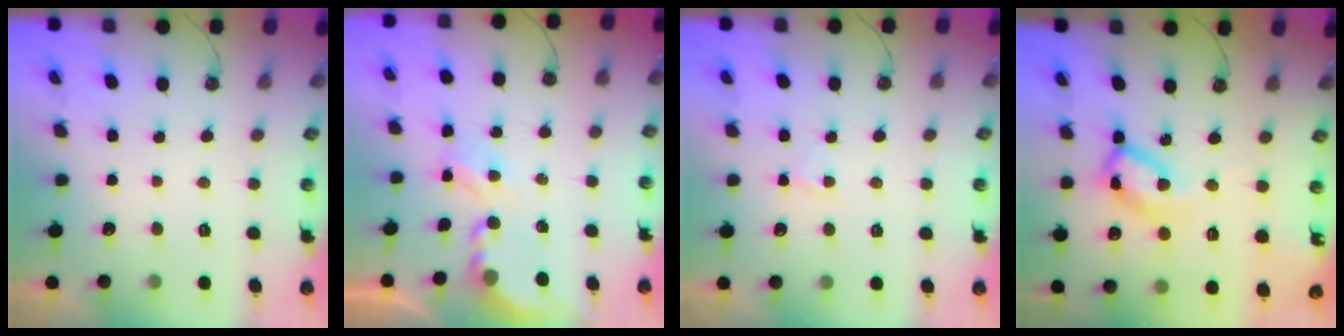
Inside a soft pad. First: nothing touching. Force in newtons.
{"total": 3.9, "press": 3.9, "slide": 0.1}
{"total": 0.9, "press": 0.9, "slide": 0.2}
{"total": 17.2, "press": 17.2, "slide": 1.5}